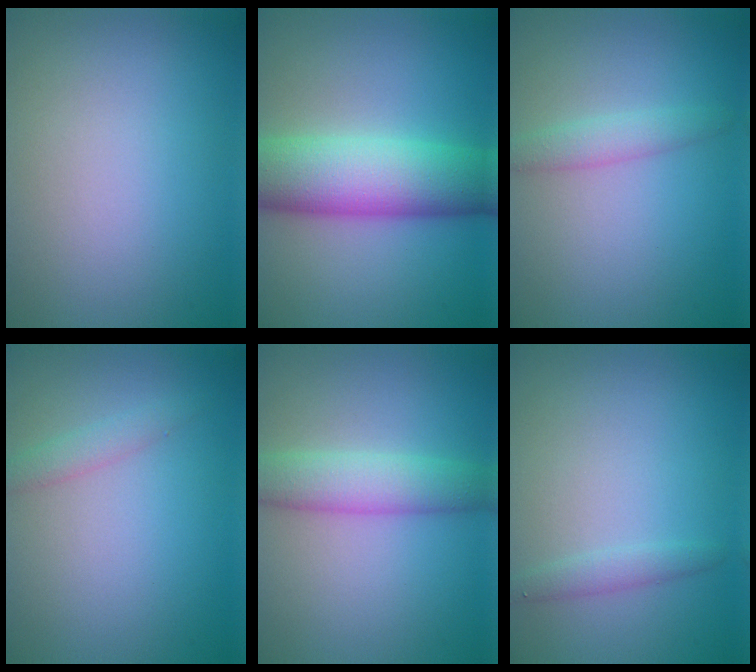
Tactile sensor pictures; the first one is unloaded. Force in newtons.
{"total": 9.4, "press": 9.4, "slide": 0.4}
{"total": 1.8, "press": 1.8, "slide": 0.1}
{"total": 1.4, "press": 1.4, "slide": 0.1}
{"total": 4.0, "press": 4.0, "slide": 0.0}
{"total": 1.3, "press": 1.3, "slide": 0.0}